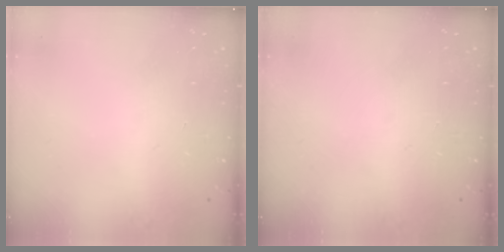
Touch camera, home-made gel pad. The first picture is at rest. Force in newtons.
{"total": 0.0}